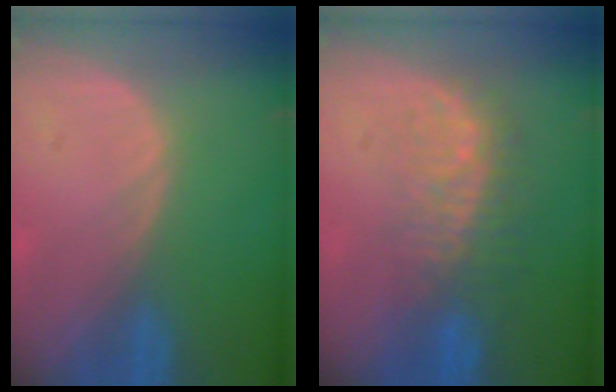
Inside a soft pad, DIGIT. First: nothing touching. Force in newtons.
{"total": 8.0, "press": 7.4, "slide": 3.0}